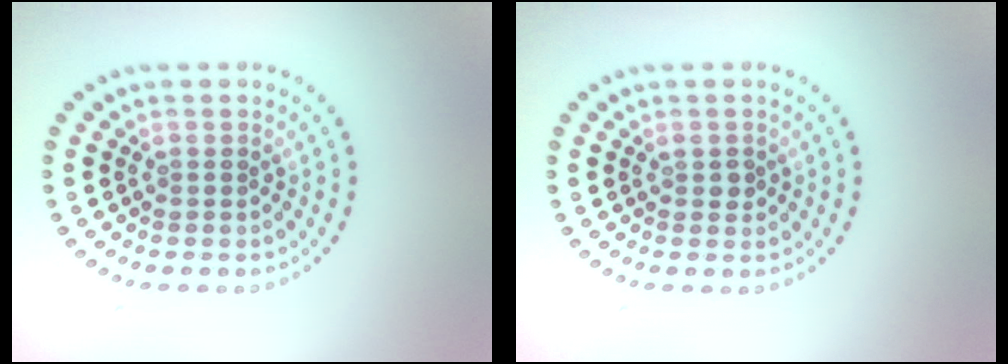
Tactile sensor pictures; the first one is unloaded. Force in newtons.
{"total": 0.9, "press": 0.9, "slide": 0.1}